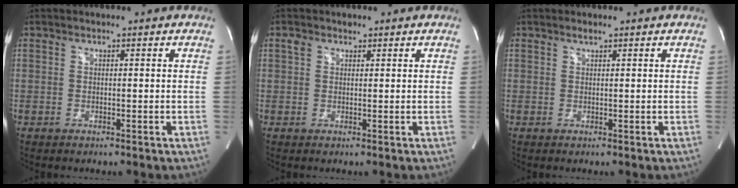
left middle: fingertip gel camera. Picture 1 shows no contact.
{"total": 1.5, "force": [0.9, 1.1, 0.5], "torque": [-0.014, 0.012, 0.016]}
{"total": 0.5, "force": [0.5, 0.0, 0.3], "torque": [-0.012, 0.000, 0.010]}